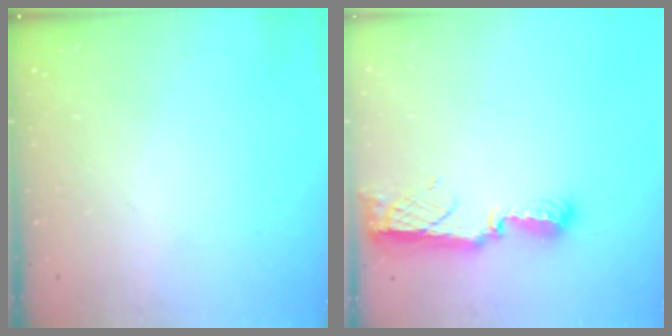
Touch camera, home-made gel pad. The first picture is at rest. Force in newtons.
{"total": 8.5, "press": 8.4, "slide": 0.8}